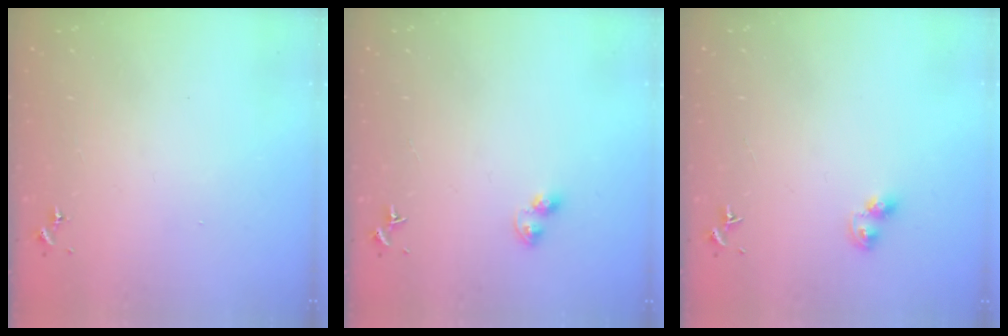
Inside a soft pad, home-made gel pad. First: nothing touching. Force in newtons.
{"total": 3.7, "press": 3.7, "slide": 0.4}
{"total": 4.5, "press": 4.5, "slide": 0.2}